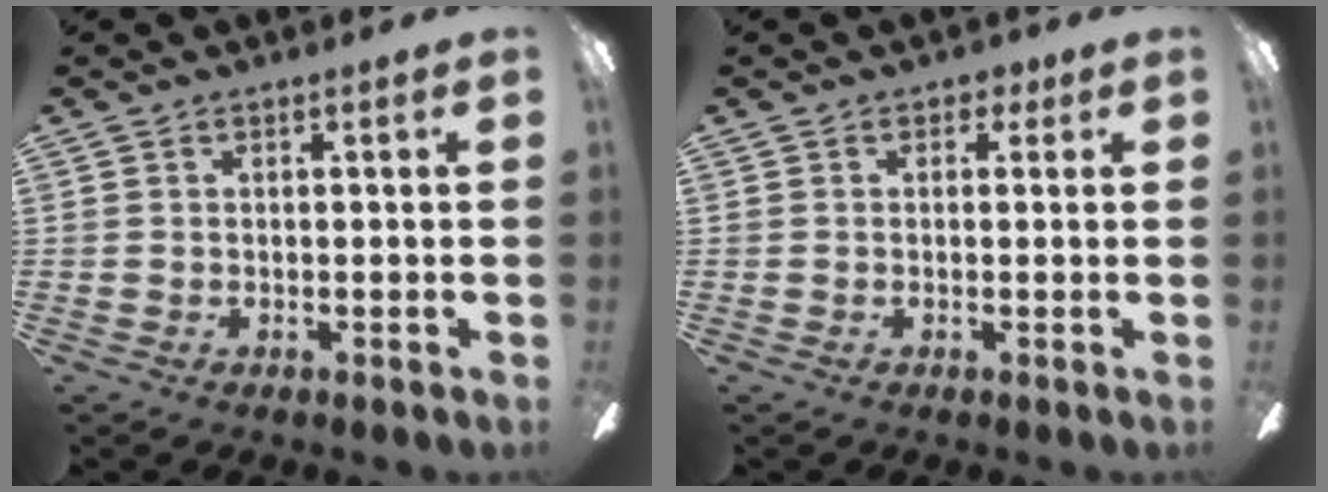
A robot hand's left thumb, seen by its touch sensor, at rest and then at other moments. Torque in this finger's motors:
{"motor_torque": [-0.20, 0.04, 0.24, -0.34, 0.00]}